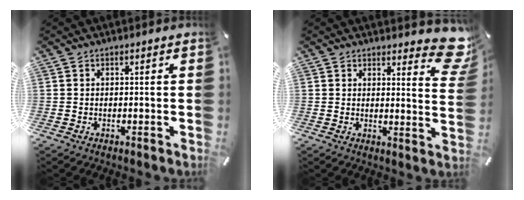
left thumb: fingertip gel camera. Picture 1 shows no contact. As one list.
[{"total": 9.3, "force": [6.6, 3.8, 5.3], "torque": [-0.047, -0.053, 0.112]}]